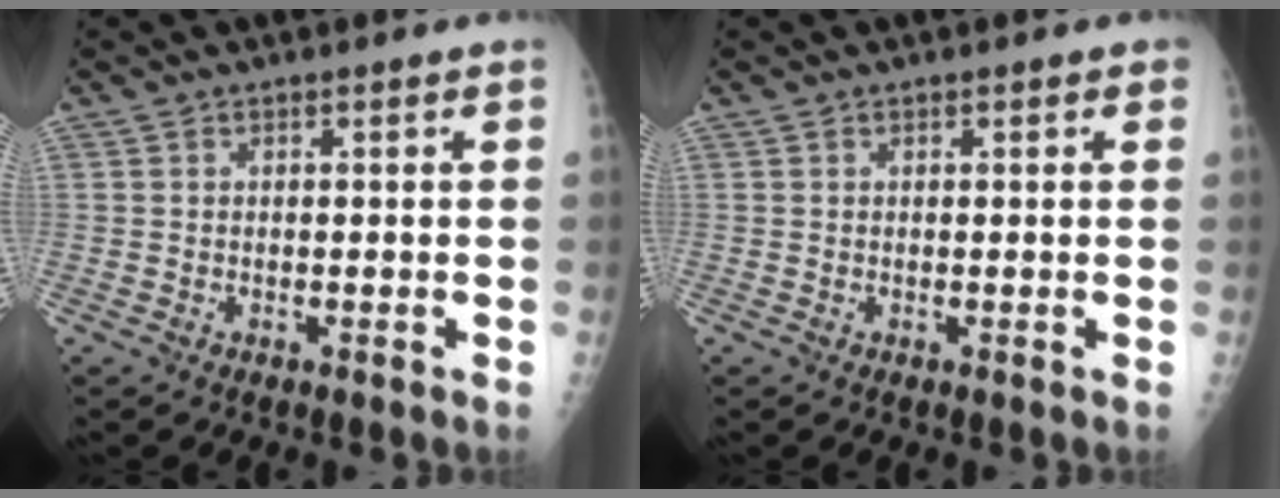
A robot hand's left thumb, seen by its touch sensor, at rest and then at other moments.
{"total": 0.9, "force": [0.5, 0.4, 0.7], "torque": [-0.007, 0.001, 0.003]}